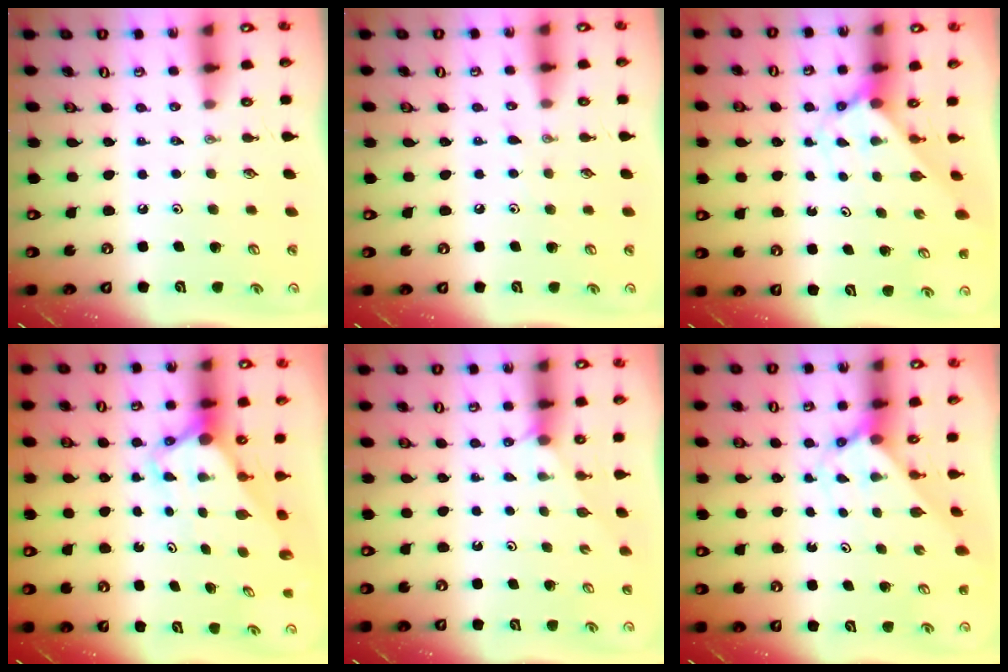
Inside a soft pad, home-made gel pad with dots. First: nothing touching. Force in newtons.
{"total": 3.7, "press": 3.7, "slide": 0.5}
{"total": 2.3, "press": 2.3, "slide": 0.2}
{"total": 3.8, "press": 3.7, "slide": 0.3}
{"total": 1.3, "press": 1.3, "slide": 0.3}
{"total": 2.3, "press": 2.3, "slide": 0.2}